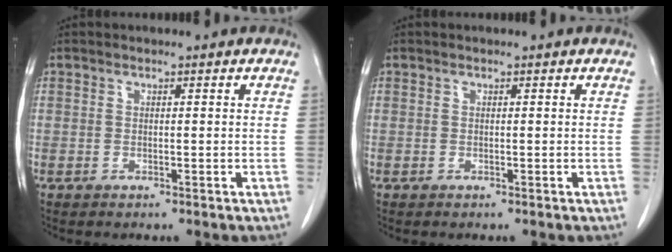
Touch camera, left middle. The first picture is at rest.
{"total": 0.0}